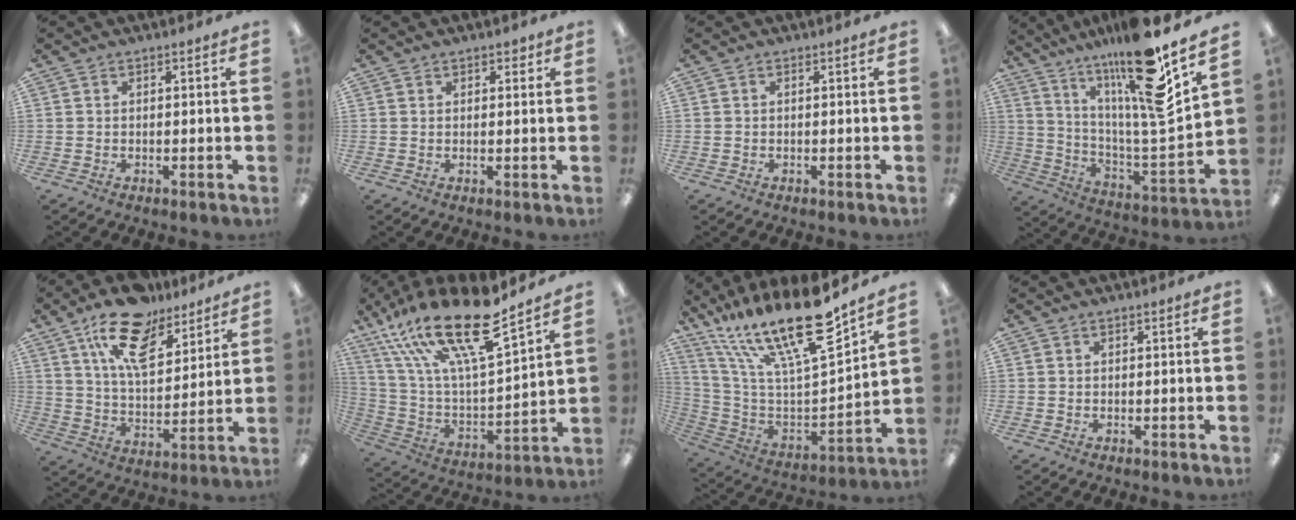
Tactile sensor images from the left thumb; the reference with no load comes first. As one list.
[{"total": 1.7, "force": [1.2, 1.0, 0.9], "torque": [-0.010, -0.001, 0.019]}, {"total": 0.0}, {"total": 20.3, "force": [14.7, 1.7, 13.9], "torque": [-0.230, -0.107, 0.225]}, {"total": 16.8, "force": [11.1, 8.0, 9.7], "torque": [-0.161, -0.049, 0.194]}, {"total": 24.2, "force": [17.3, 6.7, 15.6], "torque": [-0.294, -0.106, 0.295]}, {"total": 24.0, "force": [17.8, 5.9, 15.0], "torque": [-0.266, -0.124, 0.302]}, {"total": 0.0}]